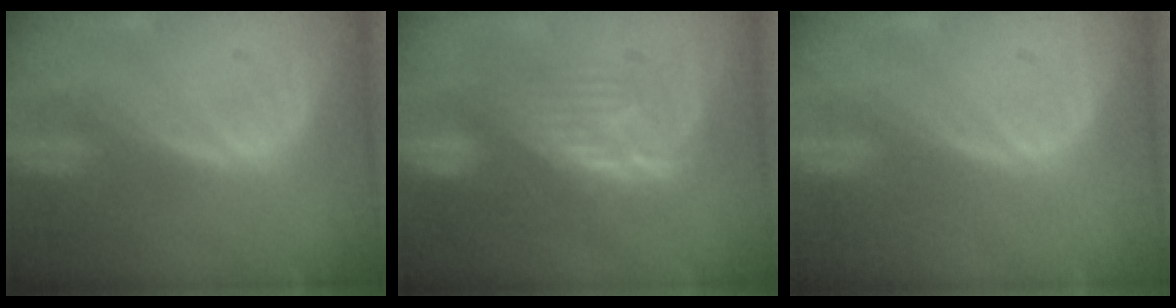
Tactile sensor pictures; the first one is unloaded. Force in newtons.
{"total": 8.4, "press": 8.2, "slide": 1.8}
{"total": 0.0}